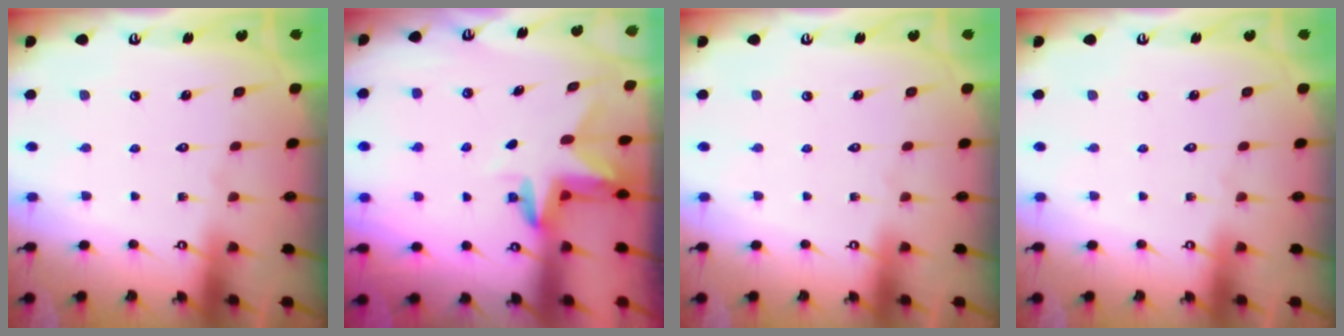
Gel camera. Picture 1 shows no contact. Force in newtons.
{"total": 2.9, "press": 2.9, "slide": 0.2}
{"total": 0.0}
{"total": 0.0}